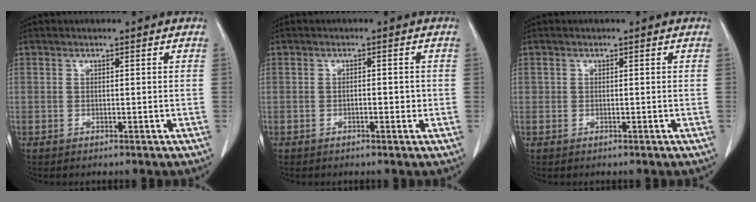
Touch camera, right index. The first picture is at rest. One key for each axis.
{"total": 1.5, "fx": -0.4, "fy": 0.6, "fz": 1.3, "tx": -0.019, "ty": 0.003, "tz": -0.005}
{"total": 0.0}